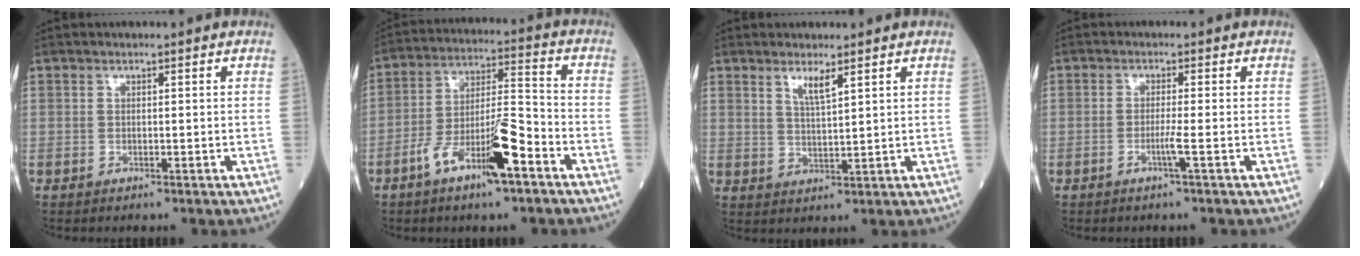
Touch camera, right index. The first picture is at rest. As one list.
[{"total": 11.9, "force": [-6.2, 2.1, 10.0], "torque": [-0.182, 0.004, -0.110]}, {"total": 3.2, "force": [2.1, 0.1, 2.4], "torque": [-0.049, -0.007, 0.043]}, {"total": 2.0, "force": [-0.9, -0.7, 1.7], "torque": [-0.034, -0.003, -0.020]}]